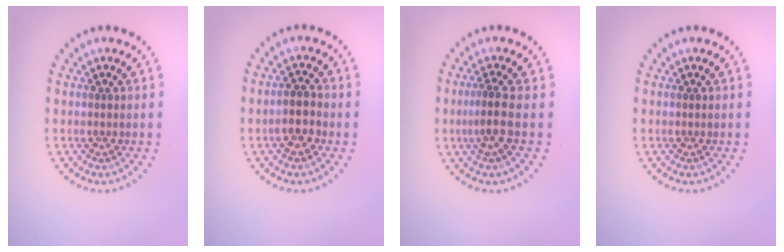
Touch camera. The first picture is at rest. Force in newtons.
{"total": 2.4, "press": 2.3, "slide": 0.8}
{"total": 2.0, "press": 1.5, "slide": 1.3}
{"total": 0.0}